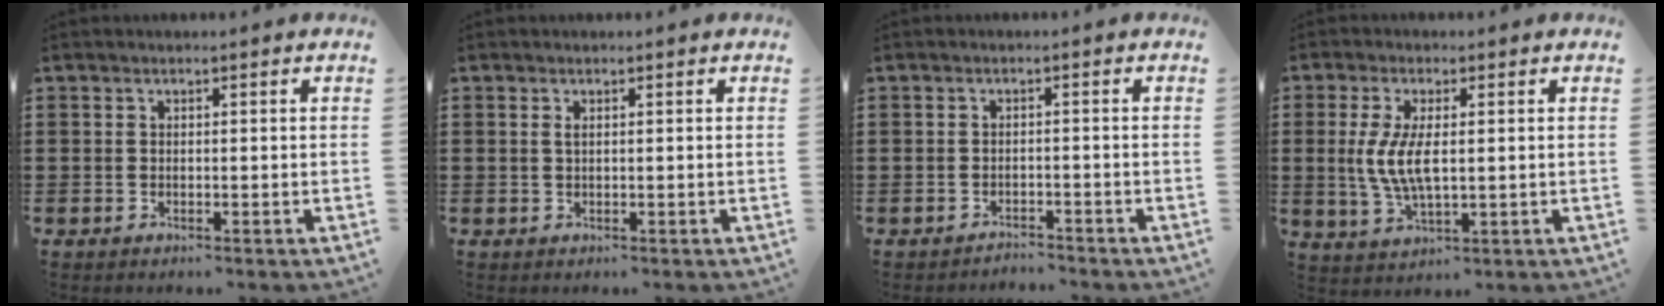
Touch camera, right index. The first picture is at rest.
{"total": 0.8, "force": [0.3, 0.3, 0.8], "torque": [-0.016, 0.001, 0.005]}
{"total": 1.9, "force": [-1.9, 0.1, -0.3], "torque": [-0.001, 0.004, -0.043]}
{"total": 6.7, "force": [0.4, 2.6, 6.1], "torque": [-0.137, 0.000, 0.000]}